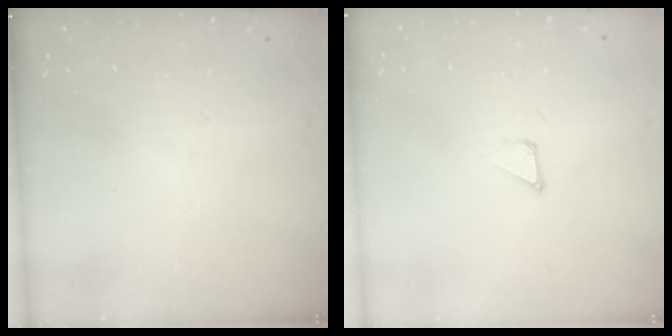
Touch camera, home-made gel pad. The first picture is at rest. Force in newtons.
{"total": 1.3, "press": 1.3, "slide": 0.0}